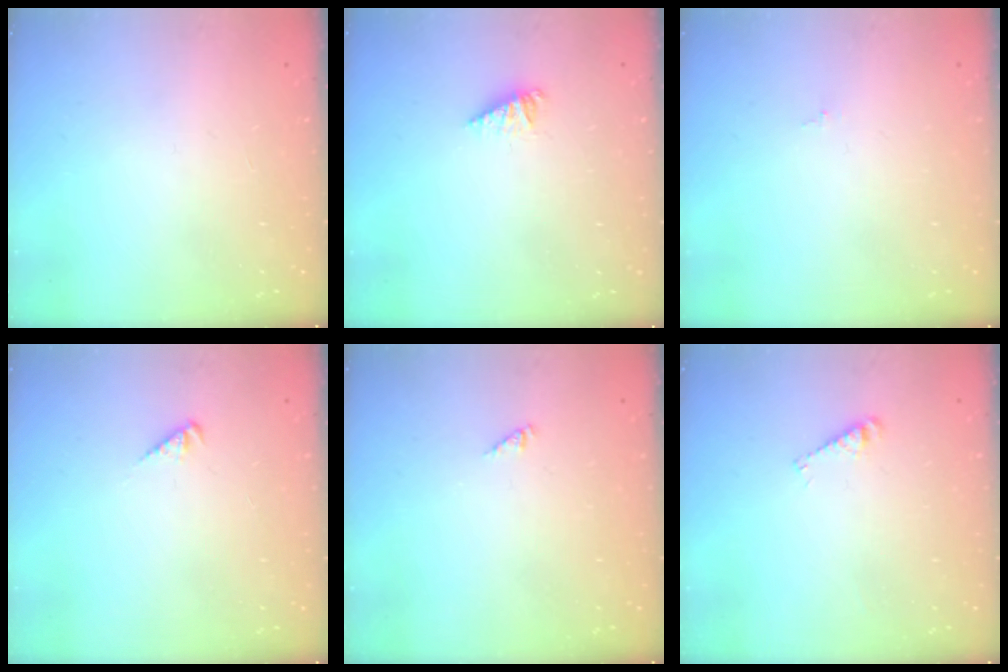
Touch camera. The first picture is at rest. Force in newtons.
{"total": 1.7, "press": 1.7, "slide": 0.2}
{"total": 0.0}
{"total": 2.1, "press": 2.0, "slide": 0.5}
{"total": 0.0}
{"total": 2.9, "press": 2.9, "slide": 0.4}